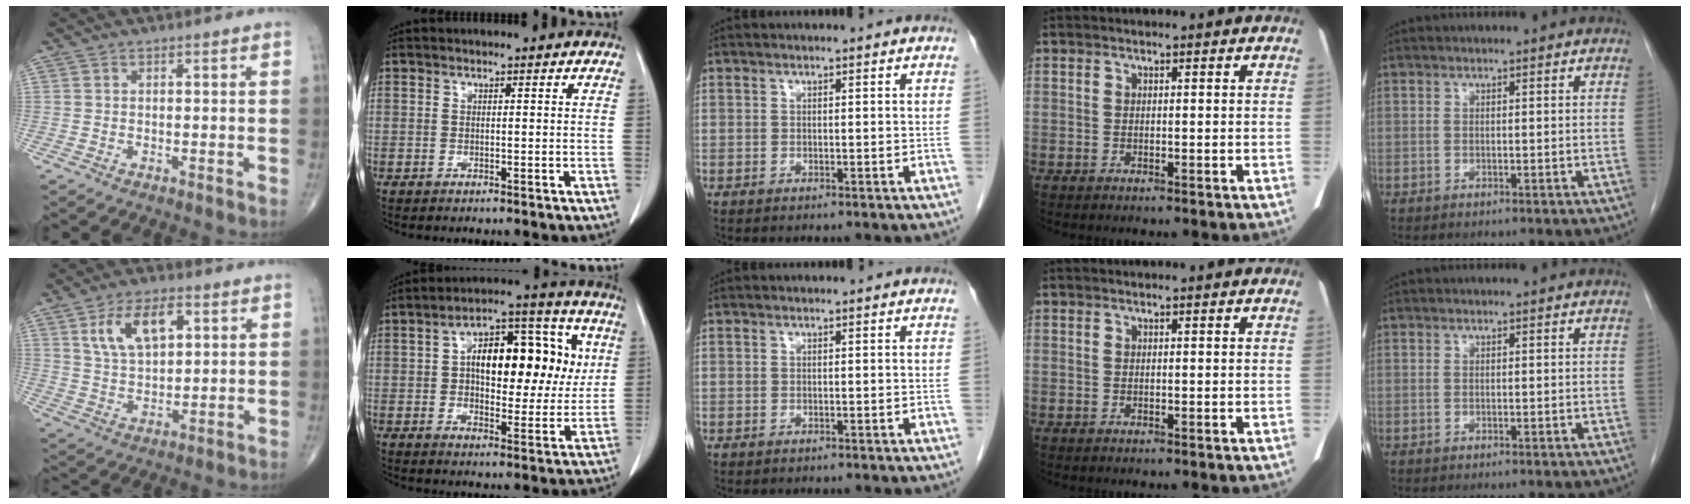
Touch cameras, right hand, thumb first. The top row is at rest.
{"thumb": {"total": 10.8, "force": [4.1, 5.9, 8.1], "torque": [-0.131, -0.006, 0.078]}, "index": {"total": 15.9, "force": [3.2, 7.6, 13.6], "torque": [-0.198, 0.040, 0.048]}}